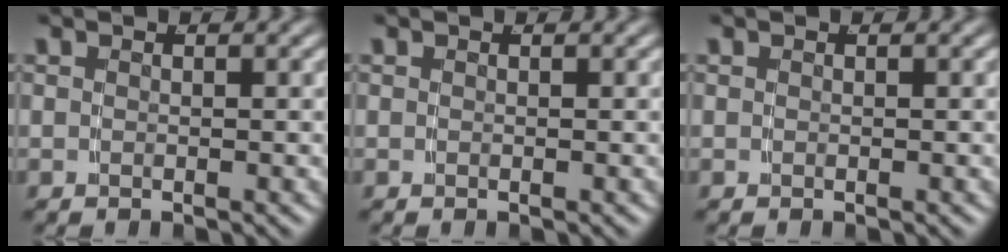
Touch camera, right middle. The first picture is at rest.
{"total": 0.0}
{"total": 0.0}